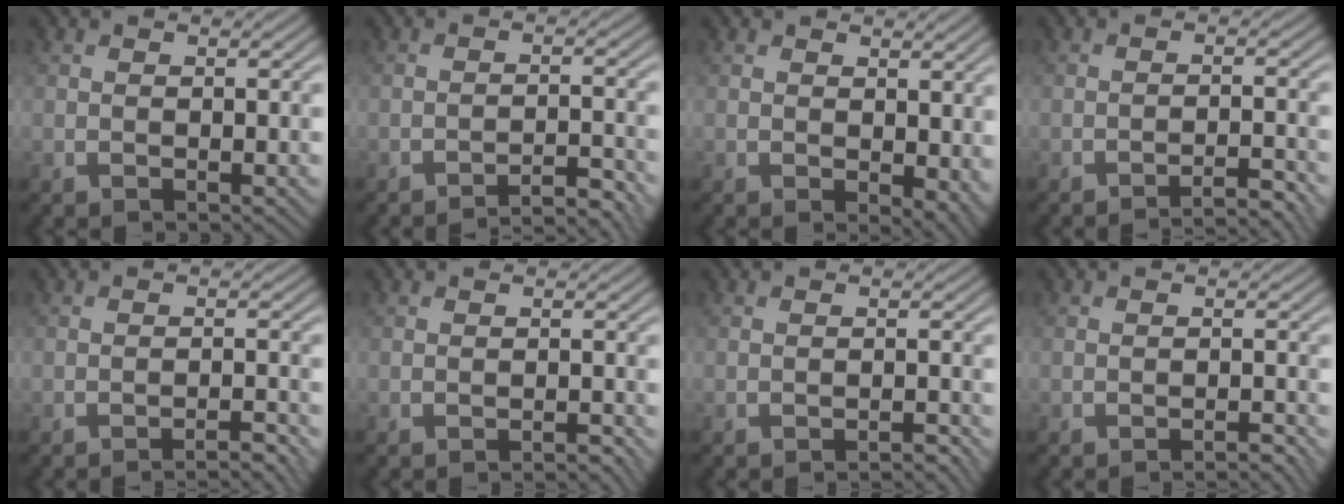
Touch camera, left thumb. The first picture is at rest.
{"total": 4.4, "force": [-3.9, 0.3, 2.1], "torque": [-0.028, 0.019, -0.064]}
{"total": 4.2, "force": [0.1, 2.3, 3.5], "torque": [-0.044, -0.010, 0.012]}
{"total": 4.0, "force": [-3.3, 0.3, 2.3], "torque": [-0.030, 0.017, -0.060]}
{"total": 3.3, "force": [-2.7, 0.2, 1.9], "torque": [-0.022, 0.014, -0.051]}
{"total": 1.6, "force": [-1.3, 0.2, 0.8], "torque": [-0.004, 0.008, -0.026]}
{"total": 1.9, "force": [-1.6, 0.2, 0.9], "torque": [-0.005, 0.009, -0.031]}
{"total": 2.4, "force": [-2.0, 0.2, 1.3], "torque": [-0.013, 0.010, -0.039]}